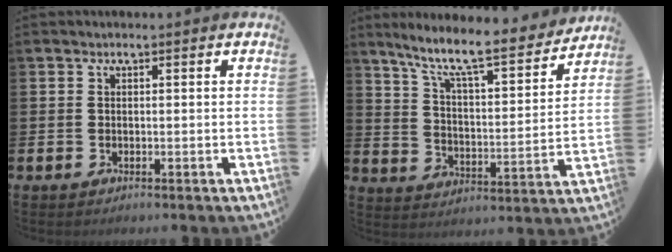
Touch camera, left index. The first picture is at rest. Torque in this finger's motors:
{"motor_torque": [0.93, -1.21, 0.63, 0.21]}